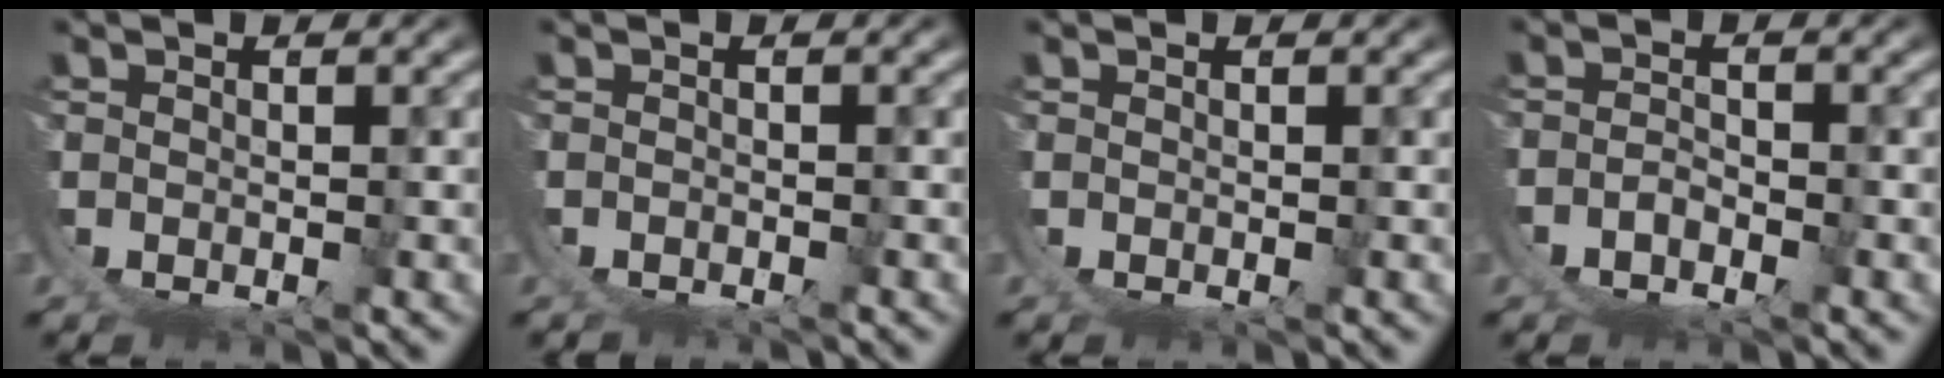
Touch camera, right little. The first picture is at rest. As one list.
[{"total": 0.6, "force": [-0.3, -0.4, -0.3], "torque": [0.001, -0.001, -0.004]}, {"total": 0.0}, {"total": 3.6, "force": [-1.4, 3.0, 1.5], "torque": [-0.043, -0.008, -0.024]}]